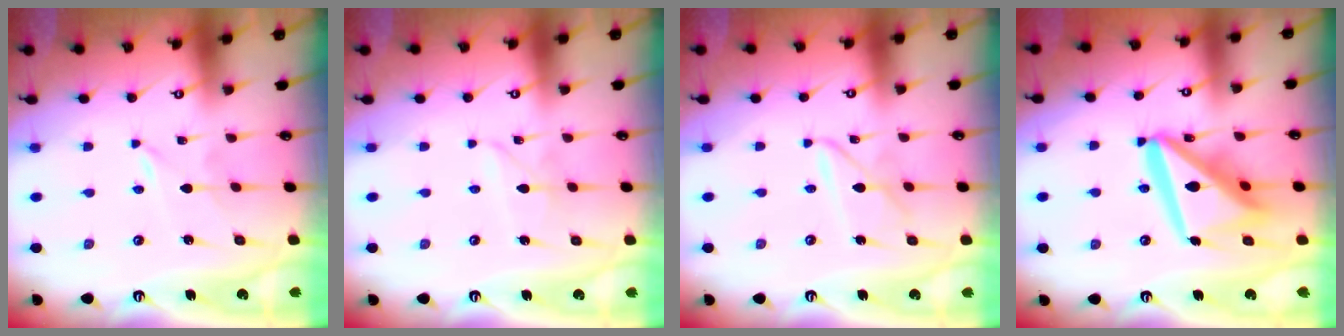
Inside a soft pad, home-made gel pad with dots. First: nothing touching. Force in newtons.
{"total": 3.1, "press": 3.1, "slide": 0.1}
{"total": 5.8, "press": 5.7, "slide": 0.5}
{"total": 19.9, "press": 19.7, "slide": 2.3}